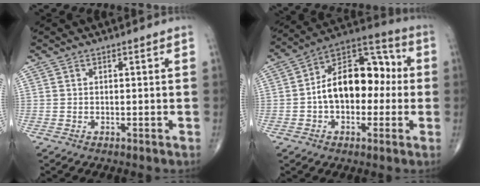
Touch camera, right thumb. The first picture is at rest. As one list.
[{"total": 16.9, "force": [-0.4, 10.6, 13.1], "torque": [-0.174, 0.048, -0.017]}]